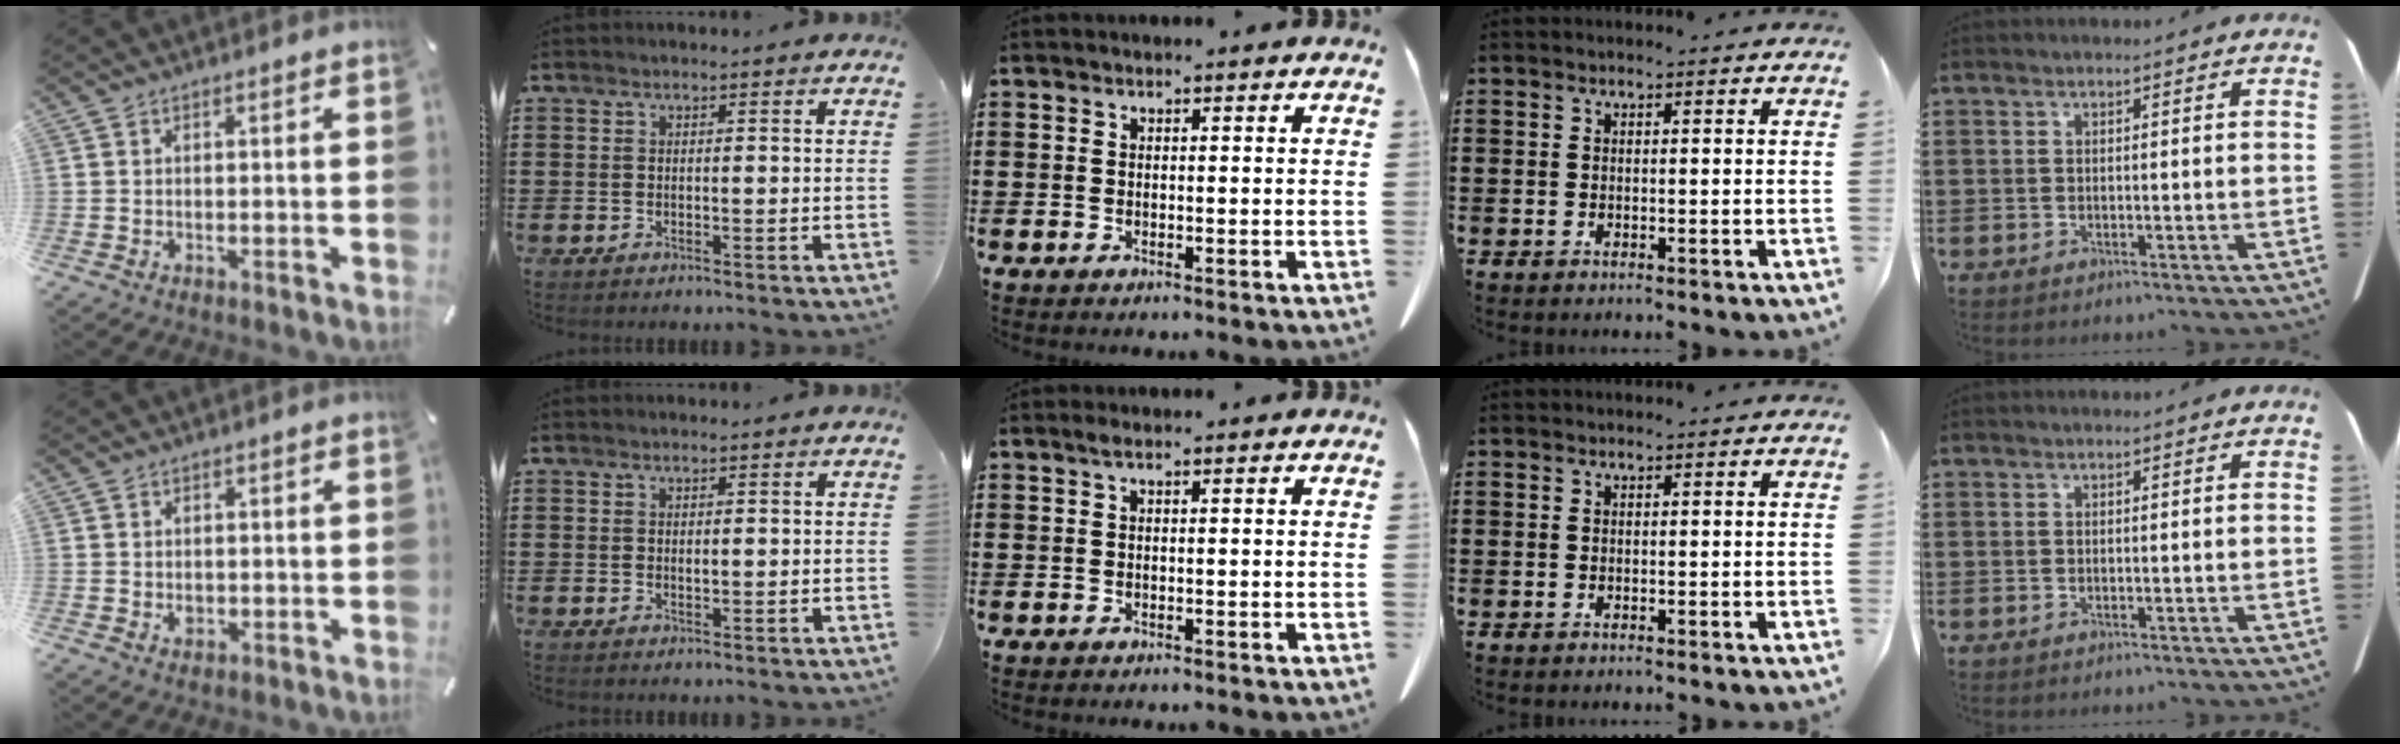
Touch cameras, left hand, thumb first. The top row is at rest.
{"thumb": {"total": 1.5, "force": [0.0, 1.4, 0.7], "torque": [-0.005, 0.002, -0.003]}, "index": {"total": 0.6, "force": [0.2, 0.2, 0.5], "torque": [-0.011, 0.000, 0.004]}, "middle": {"total": 0.8, "force": [0.3, 0.1, 0.8], "torque": [-0.016, 0.002, 0.005]}}